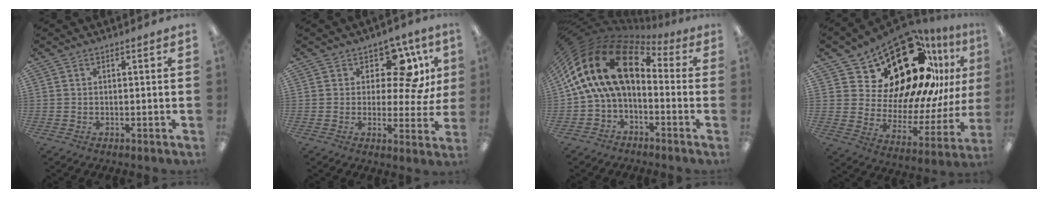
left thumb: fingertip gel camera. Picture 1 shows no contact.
{"total": 12.5, "force": [6.0, 6.9, 8.6], "torque": [-0.129, -0.026, 0.106]}
{"total": 19.4, "force": [2.7, 11.5, 15.4], "torque": [-0.305, 0.001, 0.048]}
{"total": 29.2, "force": [15.7, 15.5, 19.2], "torque": [-0.310, -0.115, 0.295]}